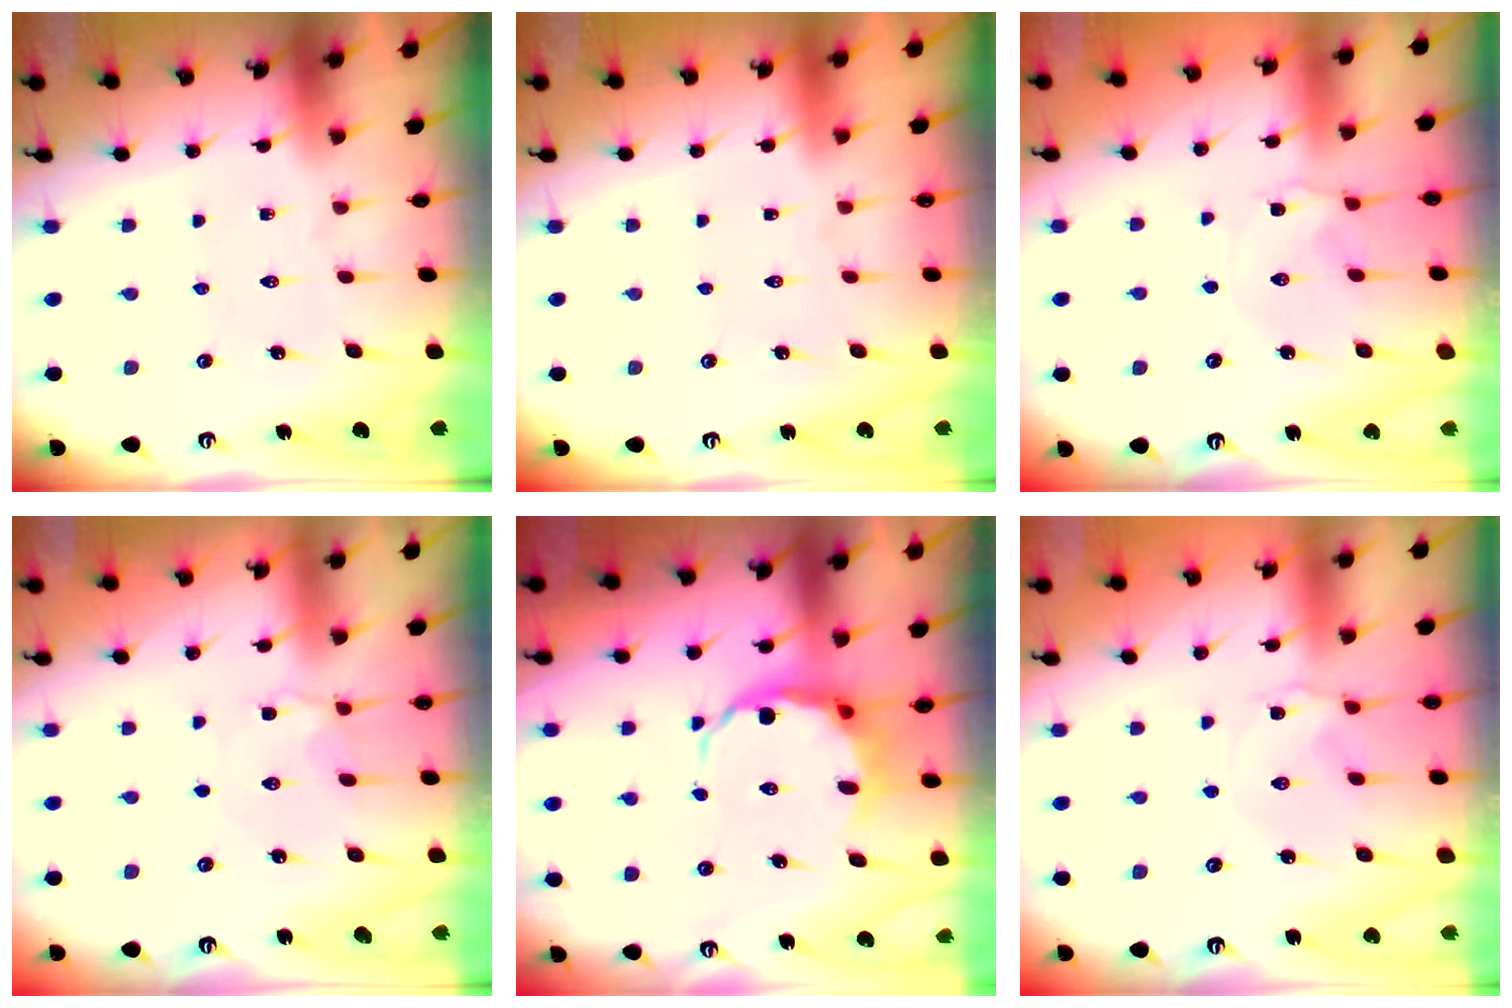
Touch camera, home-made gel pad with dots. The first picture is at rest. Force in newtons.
{"total": 1.5, "press": 1.5, "slide": 0.1}
{"total": 2.7, "press": 2.7, "slide": 0.5}
{"total": 3.8, "press": 3.8, "slide": 0.6}
{"total": 7.8, "press": 7.5, "slide": 2.0}
{"total": 0.0}